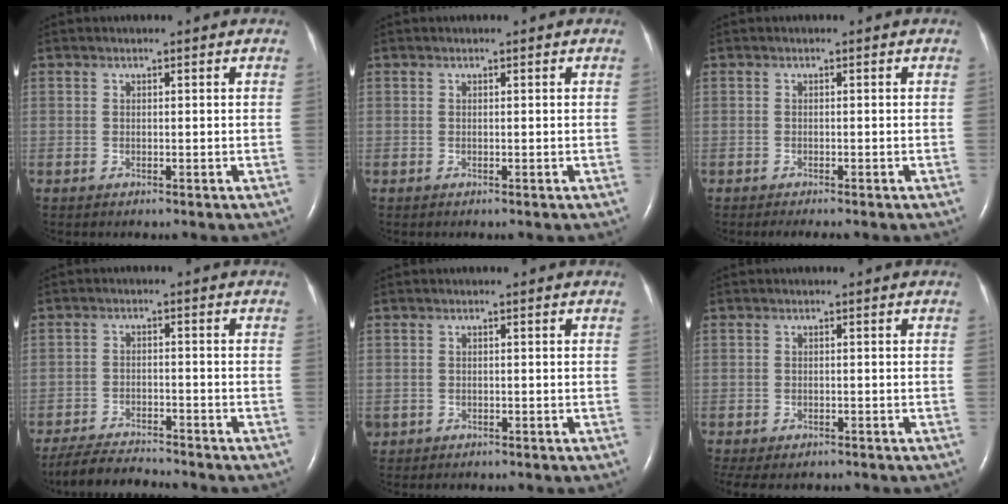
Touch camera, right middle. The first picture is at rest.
{"total": 0.0}
{"total": 1.8, "force": [-1.5, 0.2, 0.9], "torque": [-0.014, -0.005, -0.019]}
{"total": 7.4, "force": [-7.1, 0.4, 1.9], "torque": [-0.033, -0.017, -0.121]}
{"total": 0.9, "force": [-0.4, 0.8, 0.1], "torque": [-0.011, 0.004, -0.002]}
{"total": 6.8, "force": [-5.4, 3.0, 2.8], "torque": [-0.047, -0.003, -0.072]}